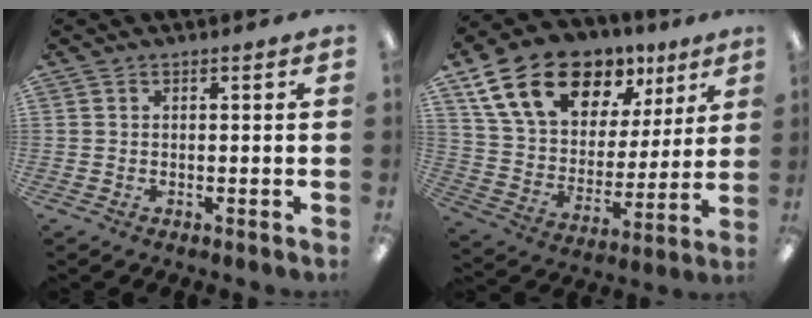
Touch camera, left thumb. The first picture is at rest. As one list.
[{"total": 20.6, "force": [12.1, 12.7, 10.8], "torque": [-0.188, -0.052, 0.221]}]